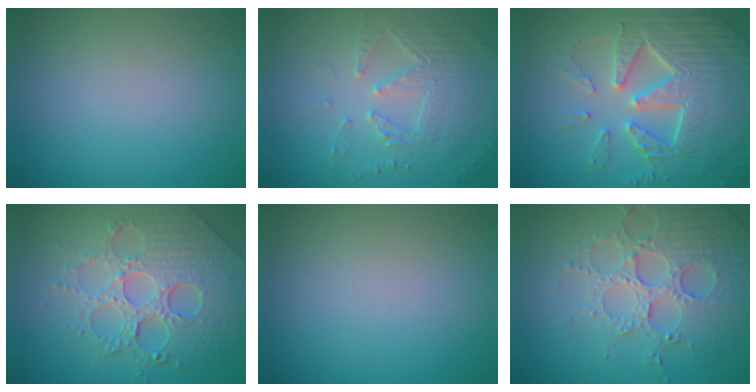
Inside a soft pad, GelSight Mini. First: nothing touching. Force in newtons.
{"total": 5.5, "press": 3.7, "slide": 4.0}
{"total": 7.6, "press": 7.5, "slide": 1.5}
{"total": 8.1, "press": 6.0, "slide": 5.5}
{"total": 0.0}
{"total": 4.9, "press": 4.4, "slide": 2.1}